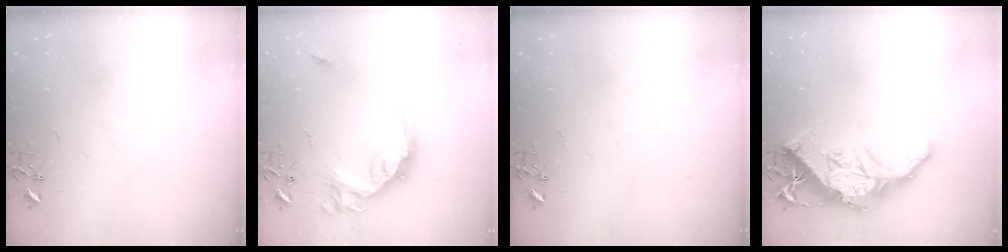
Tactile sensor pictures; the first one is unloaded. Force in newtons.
{"total": 16.6, "press": 16.6, "slide": 0.9}
{"total": 0.0}
{"total": 18.1, "press": 18.0, "slide": 1.6}